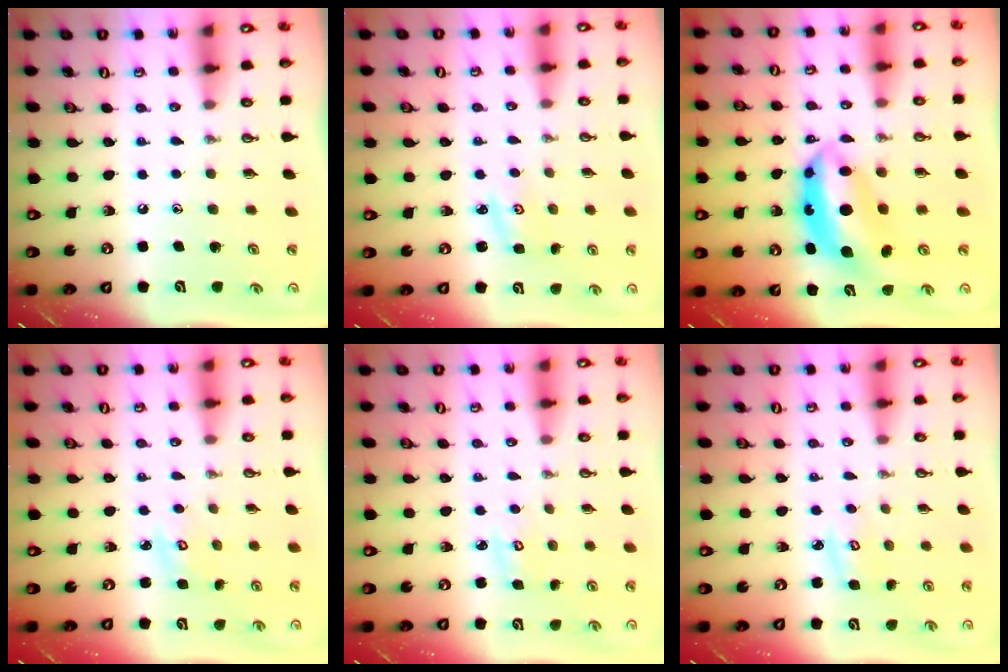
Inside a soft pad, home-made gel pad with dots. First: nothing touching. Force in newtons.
{"total": 2.8, "press": 2.8, "slide": 0.3}
{"total": 10.0, "press": 9.9, "slide": 1.2}
{"total": 2.5, "press": 2.5, "slide": 0.3}
{"total": 2.9, "press": 2.9, "slide": 0.2}
{"total": 4.0, "press": 3.9, "slide": 0.4}